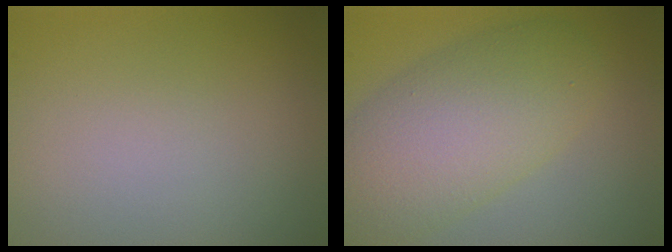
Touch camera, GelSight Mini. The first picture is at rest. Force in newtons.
{"total": 7.5, "press": 7.5, "slide": 0.3}